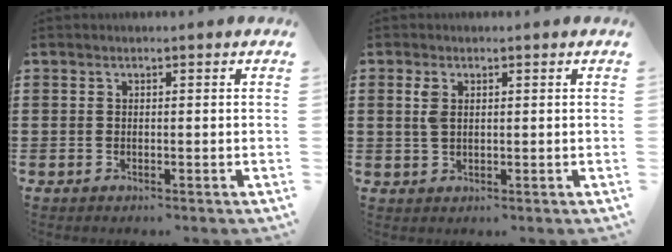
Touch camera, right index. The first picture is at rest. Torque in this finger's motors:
{"motor_torque": [-0.05, 0.07, 0.07, 0.02]}